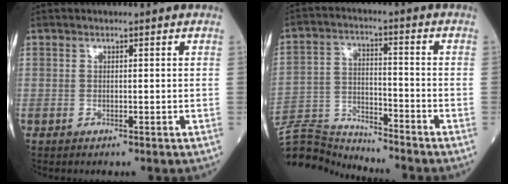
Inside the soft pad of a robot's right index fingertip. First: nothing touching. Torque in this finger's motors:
{"motor_torque": [-0.73, -0.62, -0.85, -0.21]}